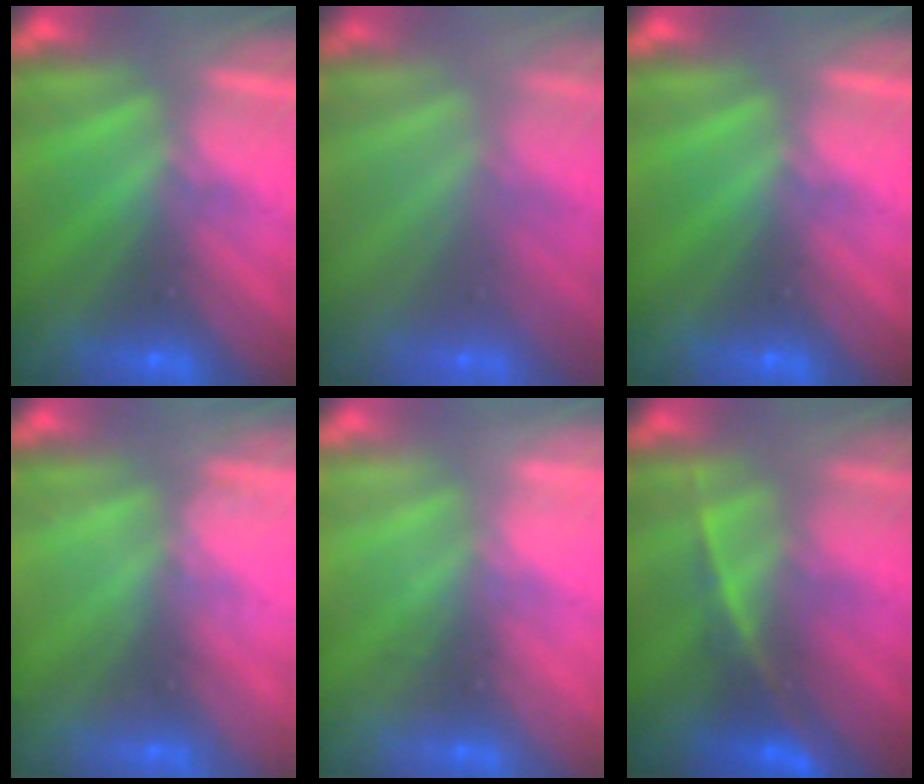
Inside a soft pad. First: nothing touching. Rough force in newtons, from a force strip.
{"total": 1.7}
{"total": 0.0}
{"total": 2.2}
{"total": 1.9}
{"total": 2.4}